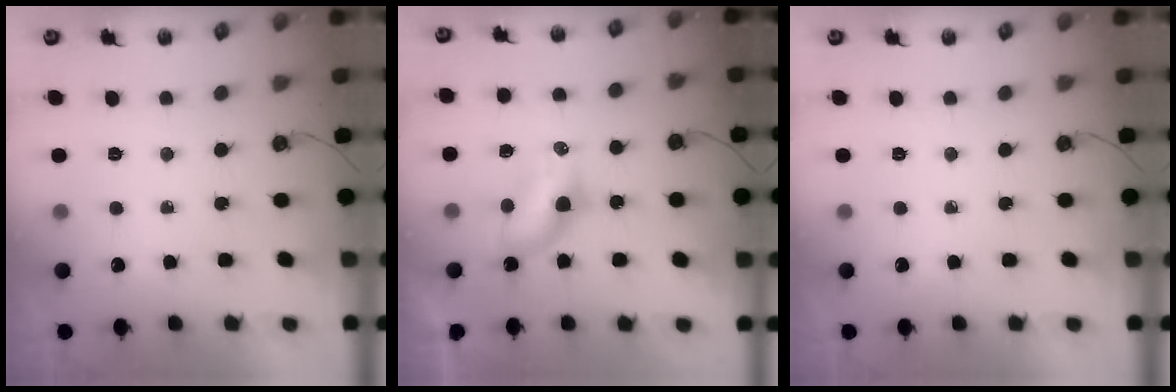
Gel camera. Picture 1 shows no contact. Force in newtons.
{"total": 7.7, "press": 7.1, "slide": 3.0}
{"total": 0.0}